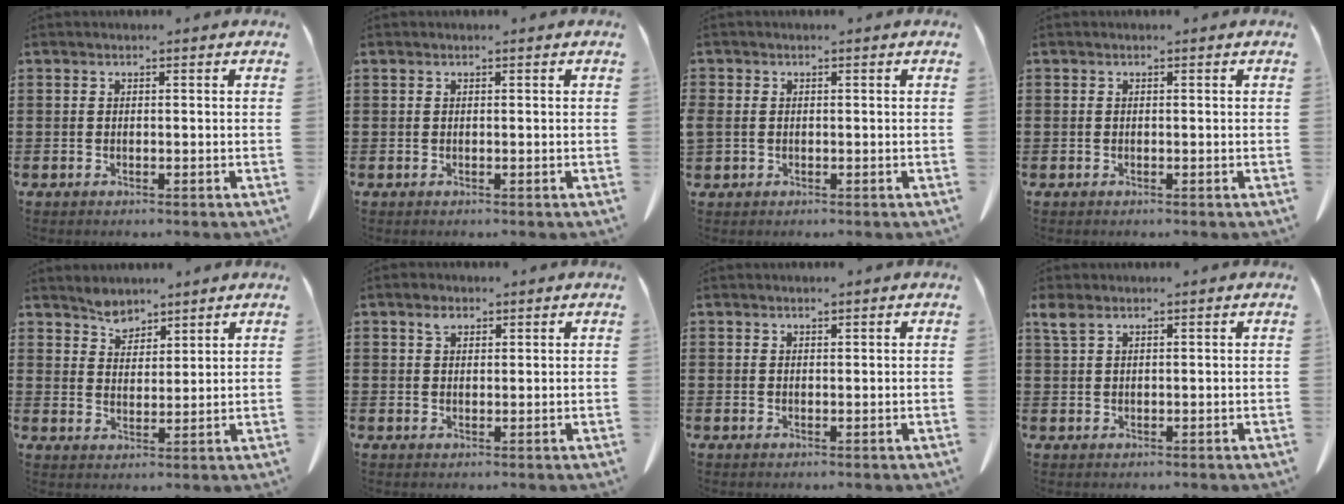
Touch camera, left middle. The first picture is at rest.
{"total": 0.0}
{"total": 1.1, "force": [-0.1, 0.8, 0.6], "torque": [-0.023, 0.002, -0.005]}
{"total": 0.0}
{"total": 3.8, "force": [3.4, 1.6, 0.5], "torque": [-0.021, -0.003, 0.065]}
{"total": 1.8, "force": [1.1, 1.0, 1.0], "torque": [-0.016, -0.001, 0.018]}
{"total": 0.7, "force": [0.6, 0.1, 0.1], "torque": [-0.005, -0.001, 0.013]}
{"total": 2.3, "force": [1.4, 0.7, 1.6], "torque": [-0.038, 0.001, 0.026]}